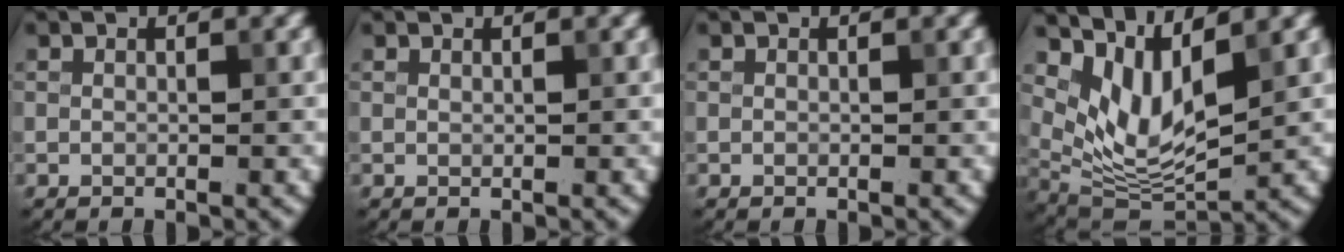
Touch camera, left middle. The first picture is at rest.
{"total": 0.0}
{"total": 0.0}
{"total": 6.2, "force": [3.5, 2.5, 4.5], "torque": [-0.101, -0.018, 0.071]}